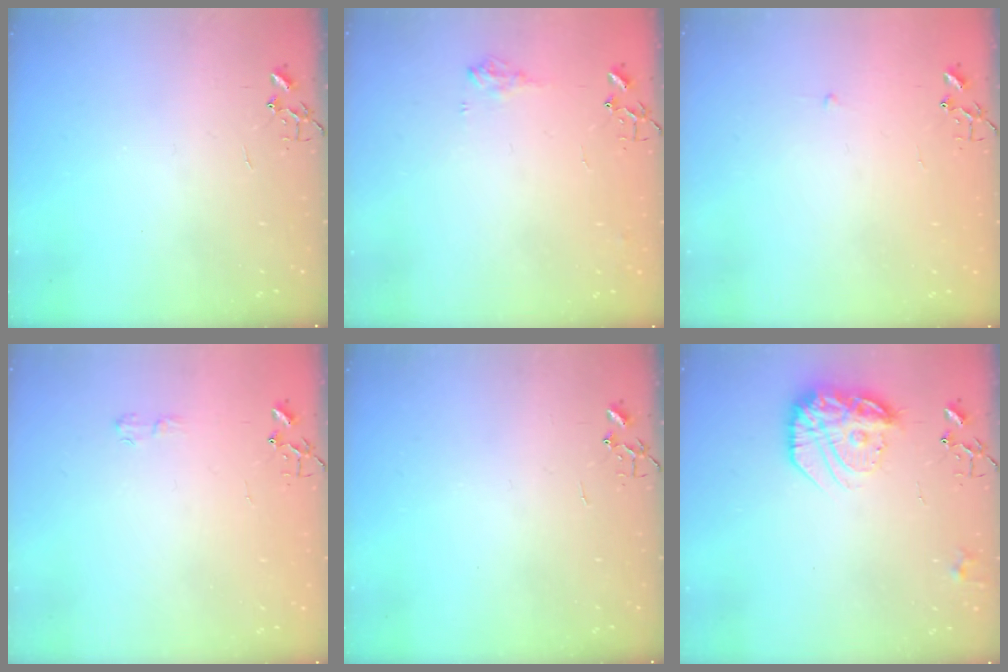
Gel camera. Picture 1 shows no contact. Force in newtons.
{"total": 7.7, "press": 7.7, "slide": 0.3}
{"total": 2.3, "press": 2.3, "slide": 0.3}
{"total": 4.2, "press": 4.2, "slide": 0.5}
{"total": 0.0}
{"total": 17.3, "press": 17.3, "slide": 1.3}